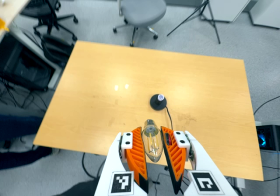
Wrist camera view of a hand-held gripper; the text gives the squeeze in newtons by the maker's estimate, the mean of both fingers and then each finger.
{"total": 13.6, "left": 14.2, "right": 12.9}